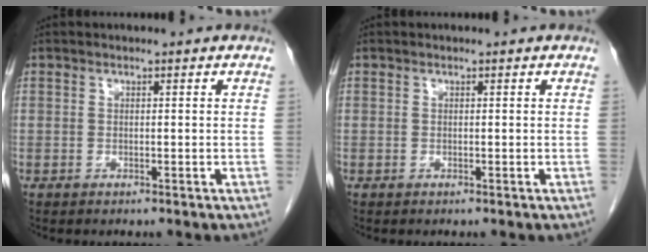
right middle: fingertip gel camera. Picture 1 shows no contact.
{"total": 0.0}